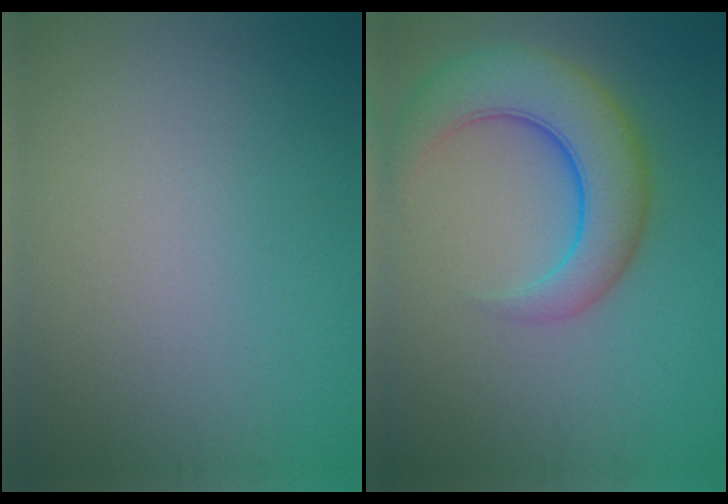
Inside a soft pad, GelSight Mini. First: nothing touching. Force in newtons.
{"total": 7.3, "press": 7.3, "slide": 0.4}